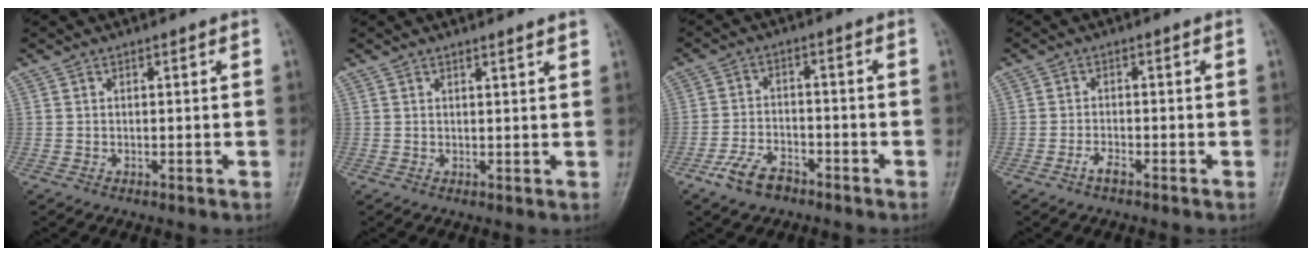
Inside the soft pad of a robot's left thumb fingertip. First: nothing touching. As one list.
[{"total": 1.9, "force": [1.5, -0.1, 1.1], "torque": [-0.010, -0.004, 0.021]}, {"total": 6.4, "force": [-4.3, 3.3, 3.3], "torque": [-0.063, 0.023, -0.081]}, {"total": 2.0, "force": [-1.5, 0.5, 1.2], "torque": [-0.030, 0.008, -0.031]}]